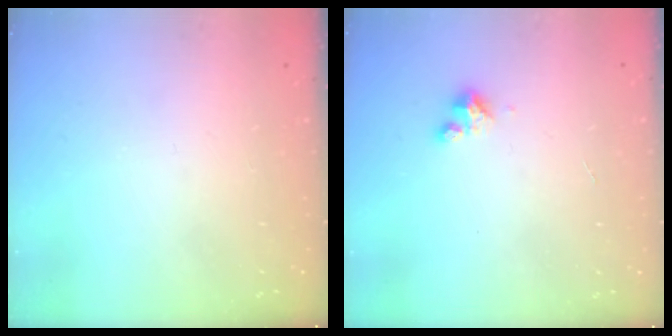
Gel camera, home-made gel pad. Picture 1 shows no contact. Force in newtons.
{"total": 2.0, "press": 2.0, "slide": 0.3}